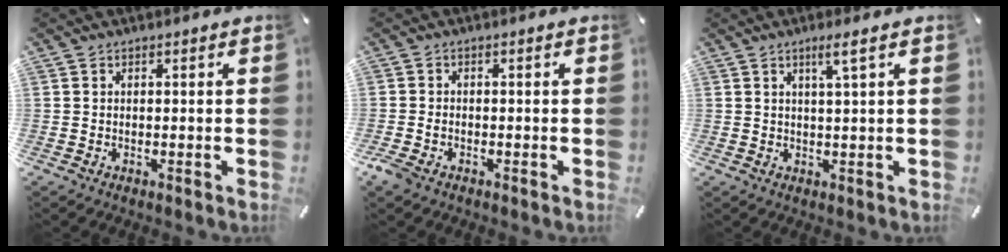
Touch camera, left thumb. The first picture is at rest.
{"total": 2.2, "force": [-1.4, 1.4, 1.0], "torque": [-0.025, 0.001, -0.027]}
{"total": 3.7, "force": [1.9, -0.1, 3.1], "torque": [-0.065, -0.001, 0.031]}